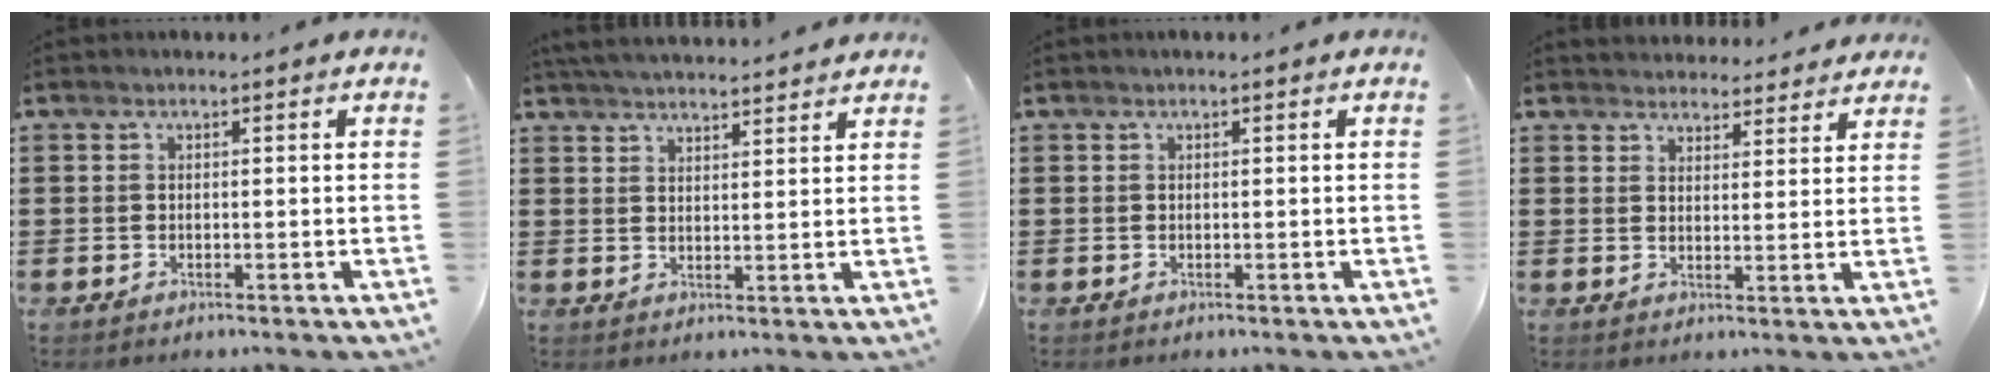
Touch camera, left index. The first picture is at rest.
{"total": 4.0, "force": [3.9, -0.2, 0.7], "torque": [-0.026, -0.013, 0.072]}
{"total": 0.0}
{"total": 3.5, "force": [3.5, 0.5, -0.1], "torque": [-0.009, -0.013, 0.066]}